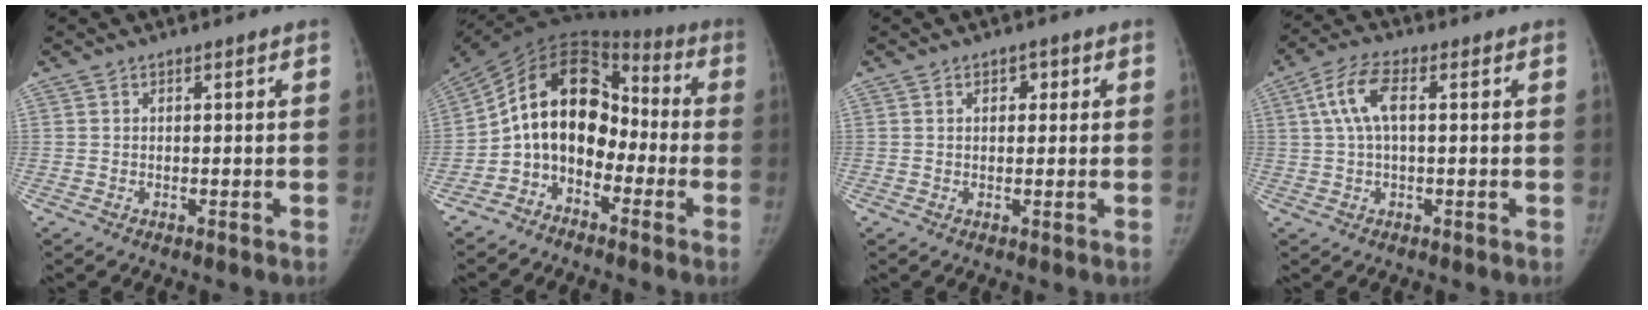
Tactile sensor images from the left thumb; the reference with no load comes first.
{"total": 15.7, "force": [-4.4, 11.3, 9.9], "torque": [-0.145, 0.096, -0.090]}
{"total": 2.1, "force": [0.8, 1.4, 1.3], "torque": [-0.002, 0.001, 0.009]}
{"total": 7.2, "force": [1.4, 3.1, 6.4], "torque": [-0.138, 0.023, 0.024]}